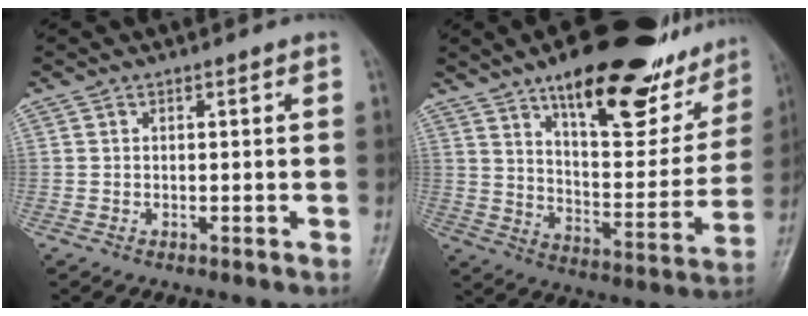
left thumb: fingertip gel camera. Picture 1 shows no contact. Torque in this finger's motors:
{"motor_torque": [0.93, -0.42, 1.49, -1.27, 0.25]}